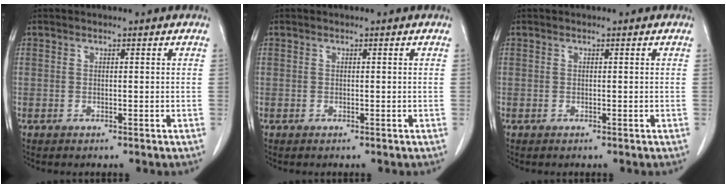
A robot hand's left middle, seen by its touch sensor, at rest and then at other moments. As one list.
[{"total": 0.0}, {"total": 0.0}]